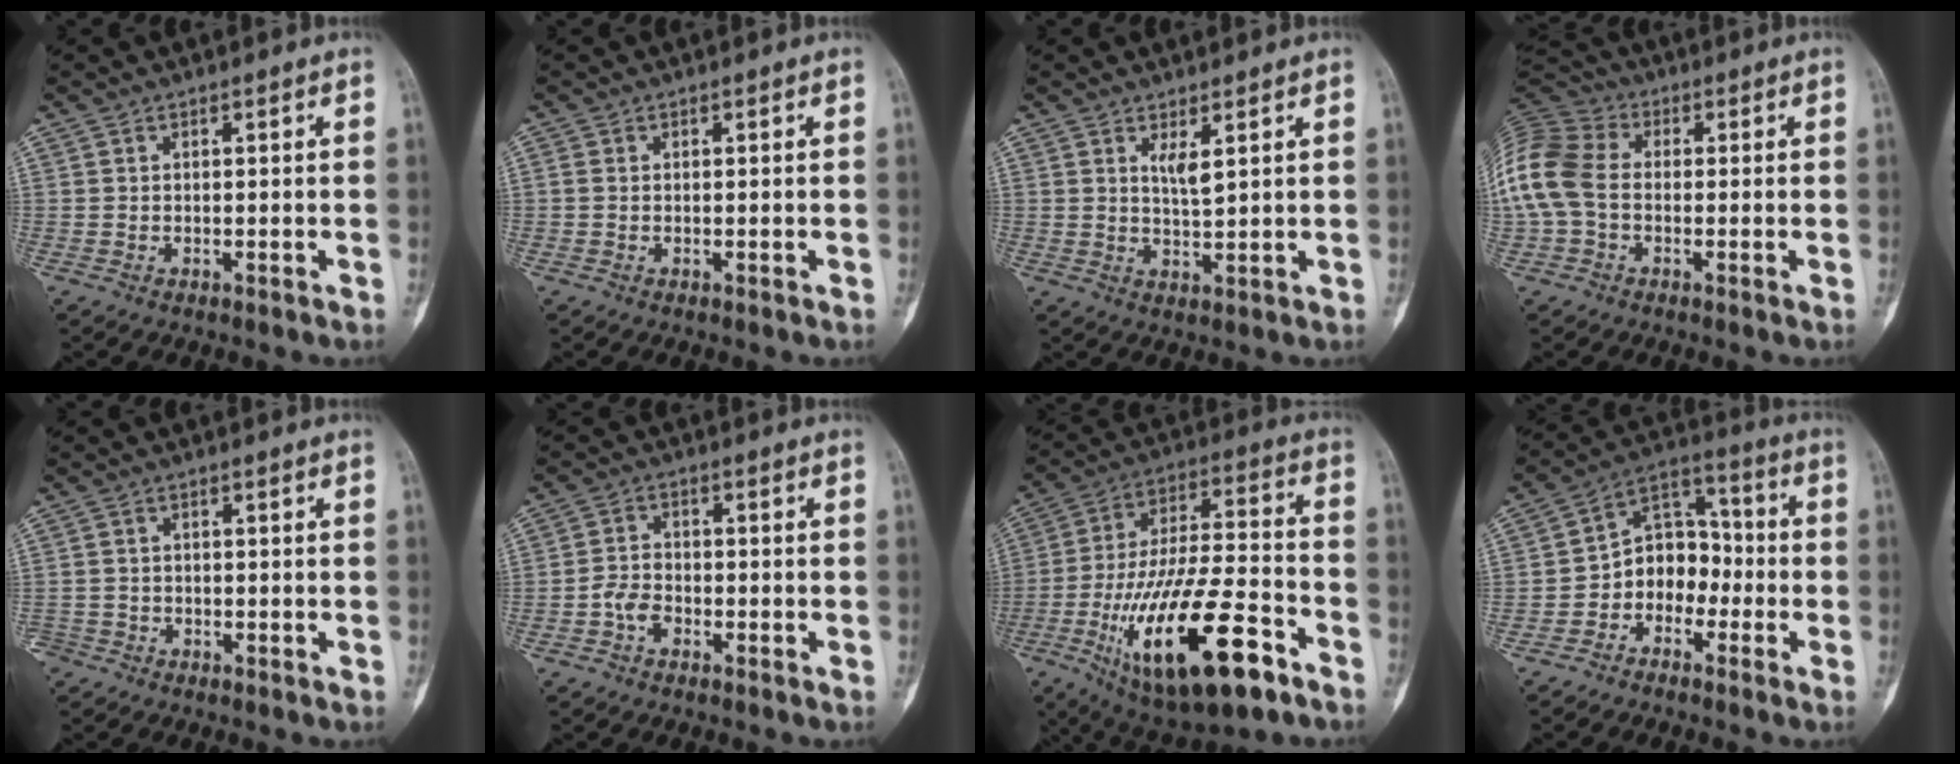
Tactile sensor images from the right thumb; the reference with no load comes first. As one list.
[{"total": 0.6, "force": [0.0, 0.5, 0.4], "torque": [-0.010, 0.000, 0.000]}, {"total": 3.1, "force": [1.6, 0.6, 2.5], "torque": [-0.045, -0.017, 0.033]}, {"total": 14.5, "force": [-0.8, 10.7, 9.8], "torque": [-0.228, 0.030, -0.022]}, {"total": 2.6, "force": [-1.8, 1.9, -0.1], "torque": [0.011, 0.012, -0.036]}, {"total": 3.8, "force": [-1.9, 2.6, 2.0], "torque": [-0.027, 0.017, -0.040]}, {"total": 25.5, "force": [-11.3, 8.9, 21.0], "torque": [-0.401, 0.042, -0.181]}, {"total": 9.4, "force": [-3.2, 7.4, 4.9], "torque": [-0.039, 0.057, -0.071]}]